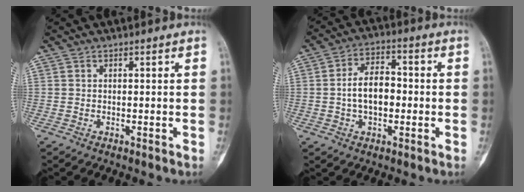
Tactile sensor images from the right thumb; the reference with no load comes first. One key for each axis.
{"total": 8.4, "fx": -0.7, "fy": 5.2, "fz": 6.6, "tx": -0.097, "ty": 0.024, "tz": -0.019}